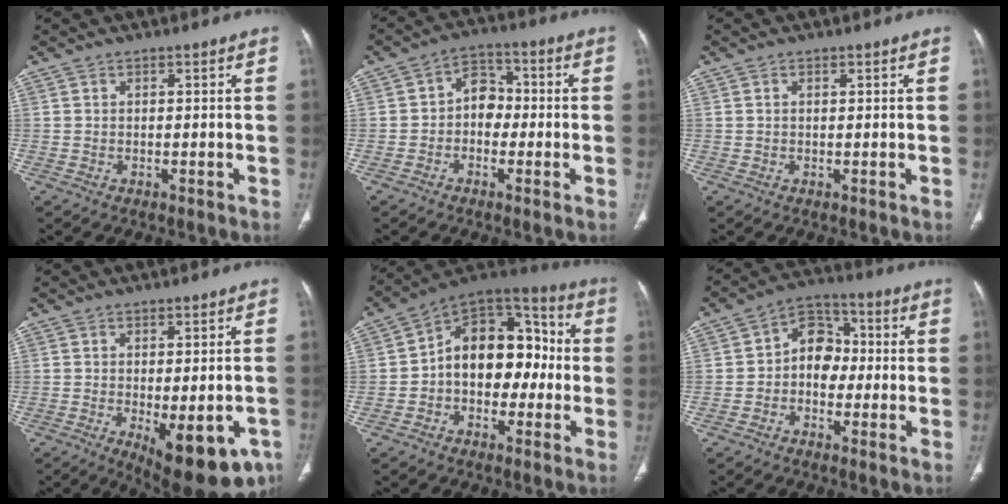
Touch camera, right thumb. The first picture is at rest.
{"total": 6.3, "force": [-0.7, 4.9, 4.0], "torque": [-0.030, 0.027, -0.027]}
{"total": 0.5, "force": [0.2, 0.3, 0.4], "torque": [-0.011, 0.001, 0.003]}
{"total": 14.8, "force": [-6.3, 6.2, 11.8], "torque": [-0.113, 0.001, -0.069]}
{"total": 16.7, "force": [-1.3, 11.2, 12.2], "torque": [-0.135, 0.056, -0.034]}
{"total": 9.1, "force": [-0.4, 6.9, 5.9], "torque": [-0.053, 0.029, -0.023]}